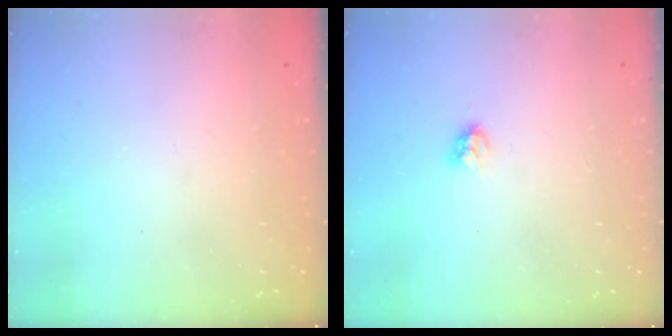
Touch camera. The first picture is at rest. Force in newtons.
{"total": 4.2, "press": 4.2, "slide": 0.5}